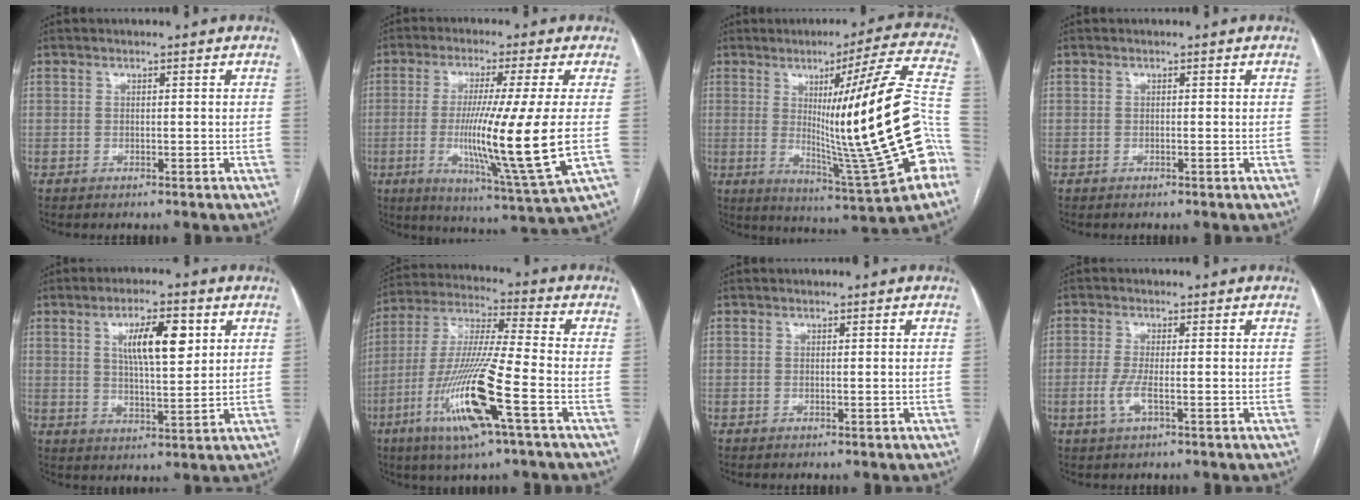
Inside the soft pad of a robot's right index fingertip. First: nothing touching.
{"total": 16.1, "force": [-1.4, -1.5, 16.0], "torque": [-0.291, -0.036, -0.028]}
{"total": 24.1, "force": [-3.0, -0.6, 23.9], "torque": [-0.306, -0.003, -0.047]}
{"total": 0.0}
{"total": 8.9, "force": [3.2, 2.3, 8.0], "torque": [-0.138, 0.006, 0.058]}
{"total": 16.5, "force": [-6.6, 0.3, 15.1], "torque": [-0.316, -0.018, -0.122]}
{"total": 0.0}
{"total": 3.1, "force": [-0.9, 0.3, 3.0], "torque": [-0.067, -0.005, -0.018]}